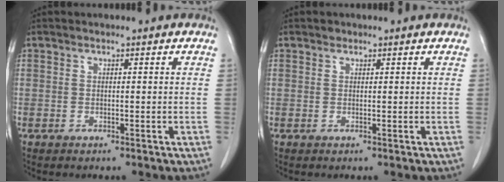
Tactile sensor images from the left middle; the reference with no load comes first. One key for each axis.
{"total": 0.5, "fx": 0.5, "fy": 0.2, "fz": 0.1, "tx": -0.005, "ty": -0.002, "tz": 0.006}